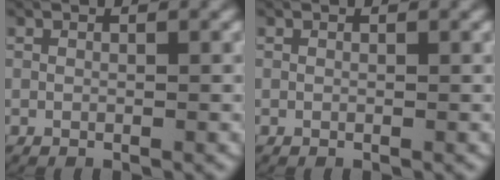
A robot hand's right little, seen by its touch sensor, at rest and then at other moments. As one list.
[{"total": 0.0}]